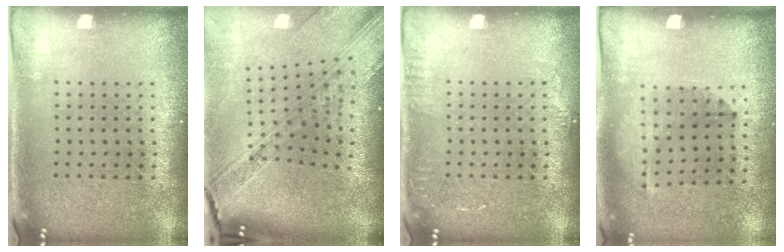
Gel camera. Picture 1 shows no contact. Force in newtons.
{"total": 4.1, "press": 3.0, "slide": 2.8}
{"total": 1.0, "press": 1.0, "slide": 0.2}
{"total": 1.3, "press": 0.9, "slide": 1.0}